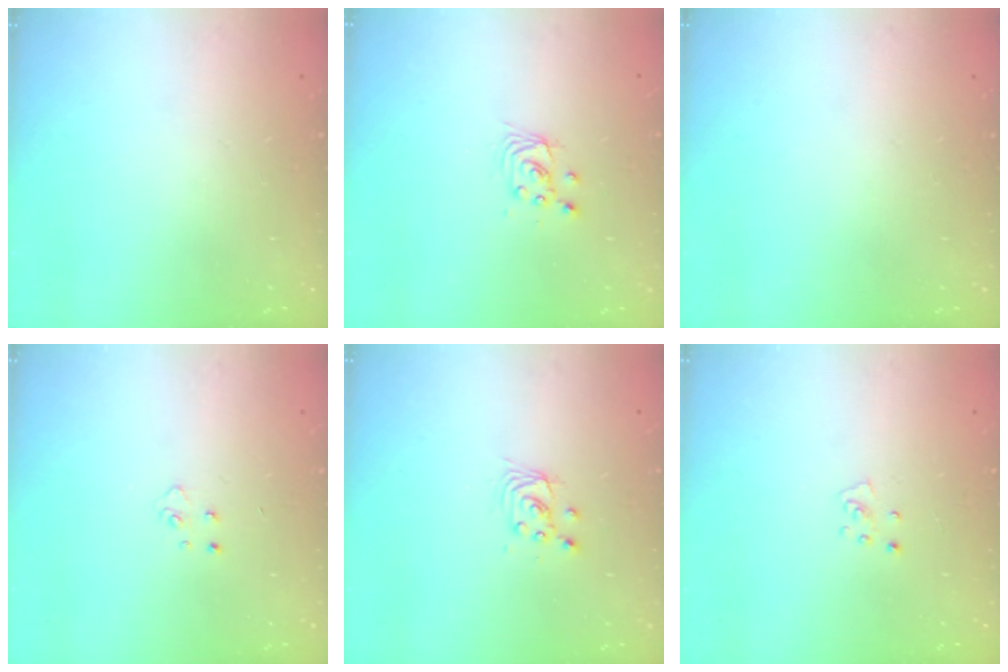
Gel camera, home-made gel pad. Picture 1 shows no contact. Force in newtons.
{"total": 2.7, "press": 2.7, "slide": 0.2}
{"total": 0.0}
{"total": 3.3, "press": 3.3, "slide": 0.4}
{"total": 2.7, "press": 2.7, "slide": 0.2}
{"total": 3.5, "press": 3.5, "slide": 0.3}